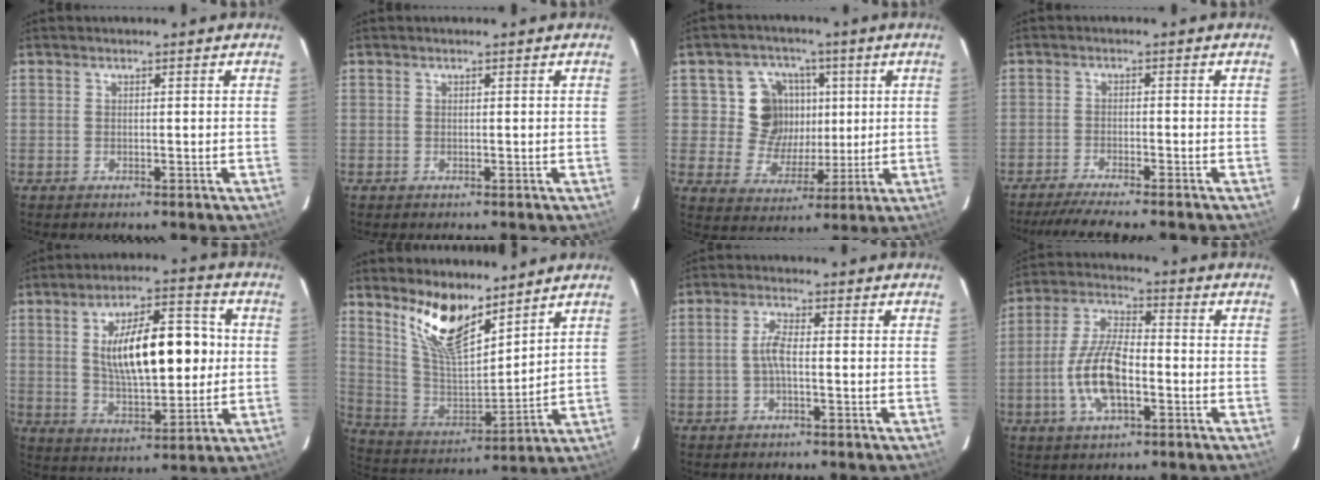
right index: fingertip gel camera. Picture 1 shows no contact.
{"total": 0.0}
{"total": 10.3, "force": [2.4, 9.7, 2.4], "torque": [-0.059, 0.006, 0.040]}
{"total": 7.8, "force": [-6.9, -0.2, 3.6], "torque": [-0.083, -0.013, -0.111]}
{"total": 16.5, "force": [2.0, 6.4, 15.1], "torque": [-0.250, 0.017, 0.043]}
{"total": 13.6, "force": [9.8, 4.3, 8.3], "torque": [-0.166, -0.006, 0.198]}
{"total": 2.9, "force": [-0.7, 0.4, 2.8], "torque": [-0.059, 0.006, -0.014]}
{"total": 11.4, "force": [-3.5, 4.4, 9.9], "torque": [-0.207, 0.004, -0.067]}